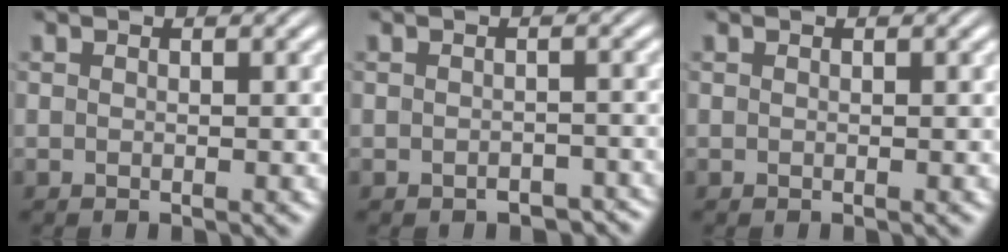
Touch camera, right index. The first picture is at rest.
{"total": 2.0, "force": [-1.8, 0.6, 0.4], "torque": [-0.007, -0.007, -0.025]}
{"total": 0.0}